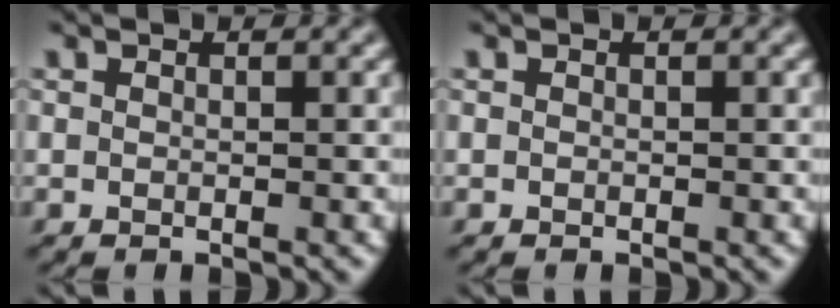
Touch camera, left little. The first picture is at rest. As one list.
[{"total": 0.0}]